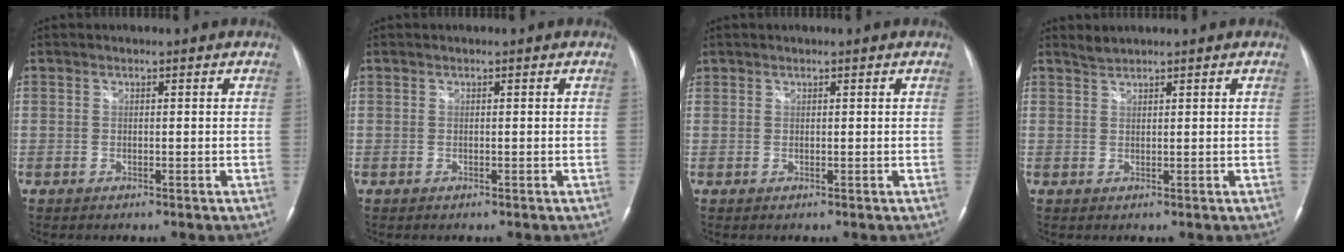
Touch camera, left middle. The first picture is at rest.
{"total": 0.0}
{"total": 0.5, "force": [0.4, 0.3, 0.0], "torque": [-0.002, 0.004, 0.008]}
{"total": 1.2, "force": [1.2, -0.2, 0.0], "torque": [-0.001, 0.004, 0.029]}